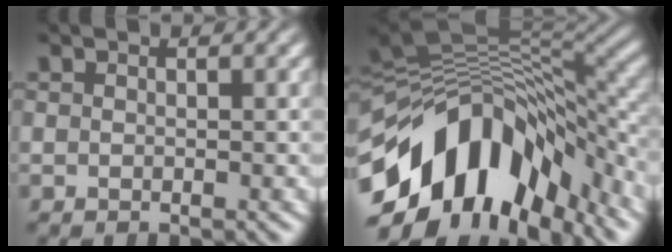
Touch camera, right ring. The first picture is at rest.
{"total": 15.0, "force": [-4.6, 10.1, 10.0], "torque": [-0.176, -0.008, -0.069]}